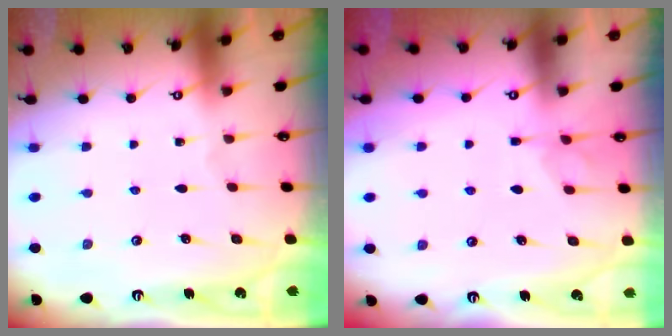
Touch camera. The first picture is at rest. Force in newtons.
{"total": 1.7, "press": 1.3, "slide": 1.1}